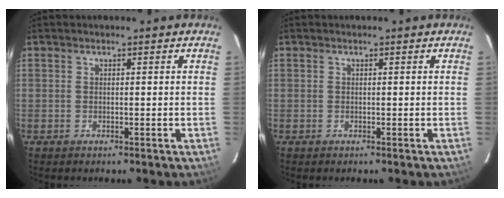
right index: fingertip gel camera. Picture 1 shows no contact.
{"total": 0.0}